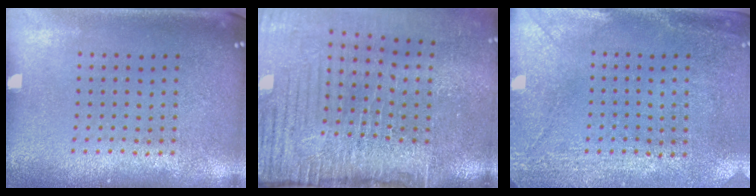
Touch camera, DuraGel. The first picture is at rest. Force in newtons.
{"total": 4.9, "press": 4.0, "slide": 2.8}
{"total": 2.9, "press": 2.3, "slide": 1.8}